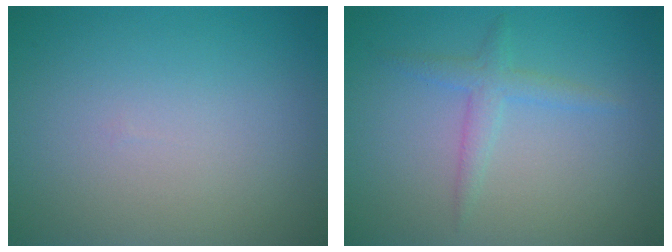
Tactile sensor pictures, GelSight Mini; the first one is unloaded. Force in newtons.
{"total": 1.9, "press": 1.9, "slide": 0.1}